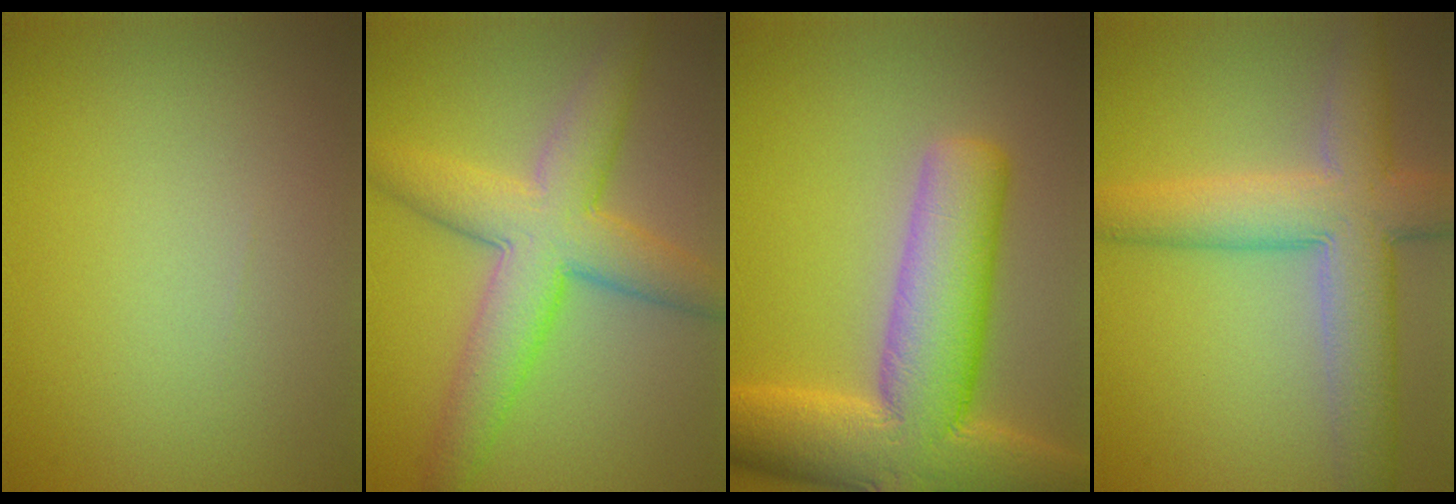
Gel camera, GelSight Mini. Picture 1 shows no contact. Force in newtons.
{"total": 7.4, "press": 7.3, "slide": 0.1}
{"total": 12.1, "press": 12.1, "slide": 0.9}
{"total": 8.0, "press": 8.0, "slide": 0.4}